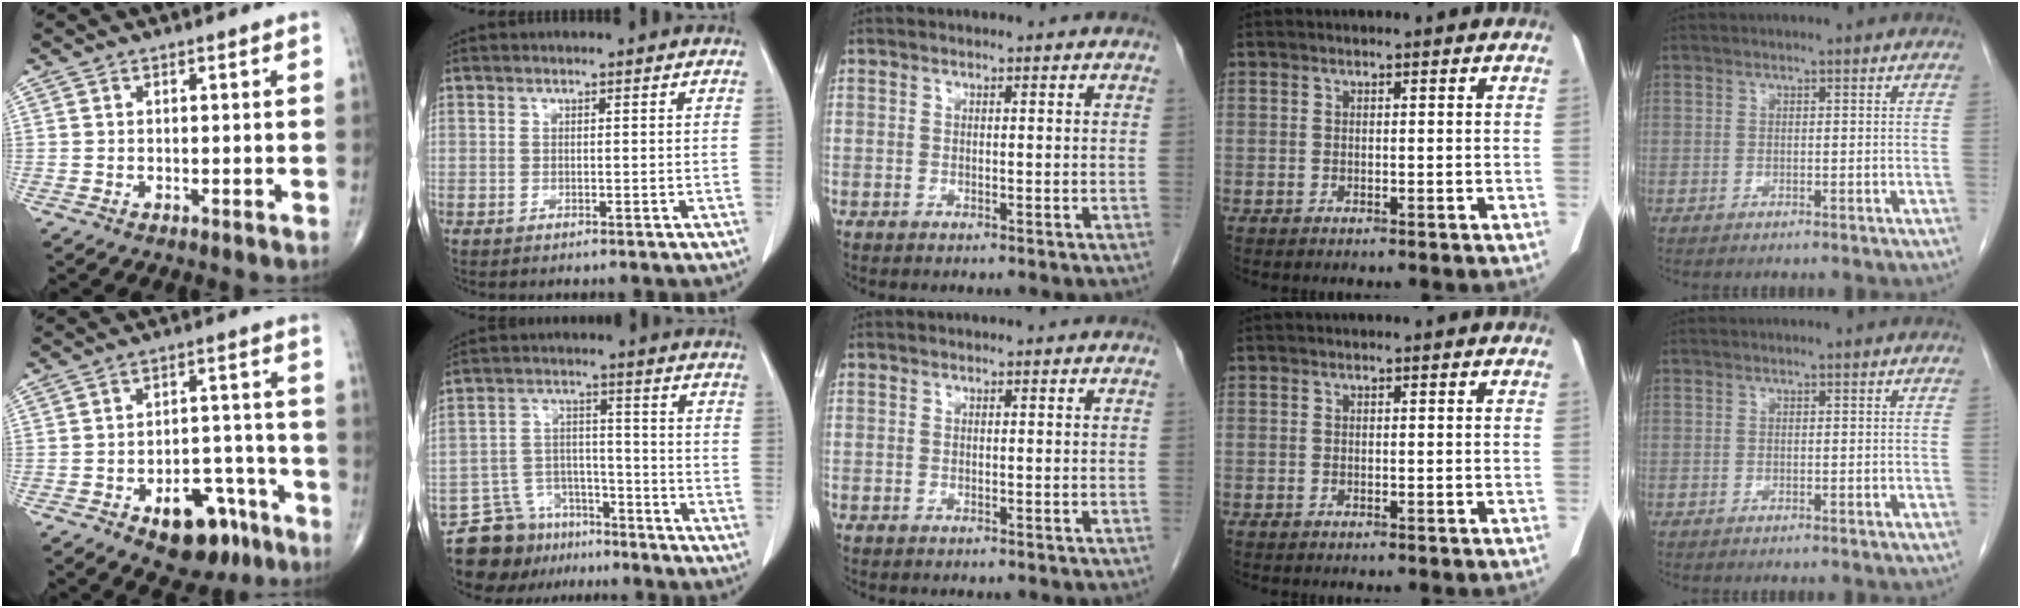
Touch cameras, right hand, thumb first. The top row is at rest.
{"thumb": {"total": 12.7, "force": [-7.4, 6.9, 7.7], "torque": [-0.069, 0.058, -0.099]}, "index": {"total": 9.6, "force": [-7.8, 5.5, 1.1], "torque": [-0.021, 0.033, -0.129]}}